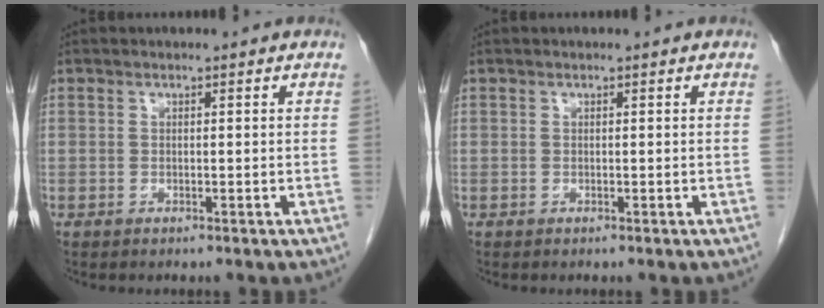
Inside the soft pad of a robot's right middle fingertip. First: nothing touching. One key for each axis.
{"total": 0.0}